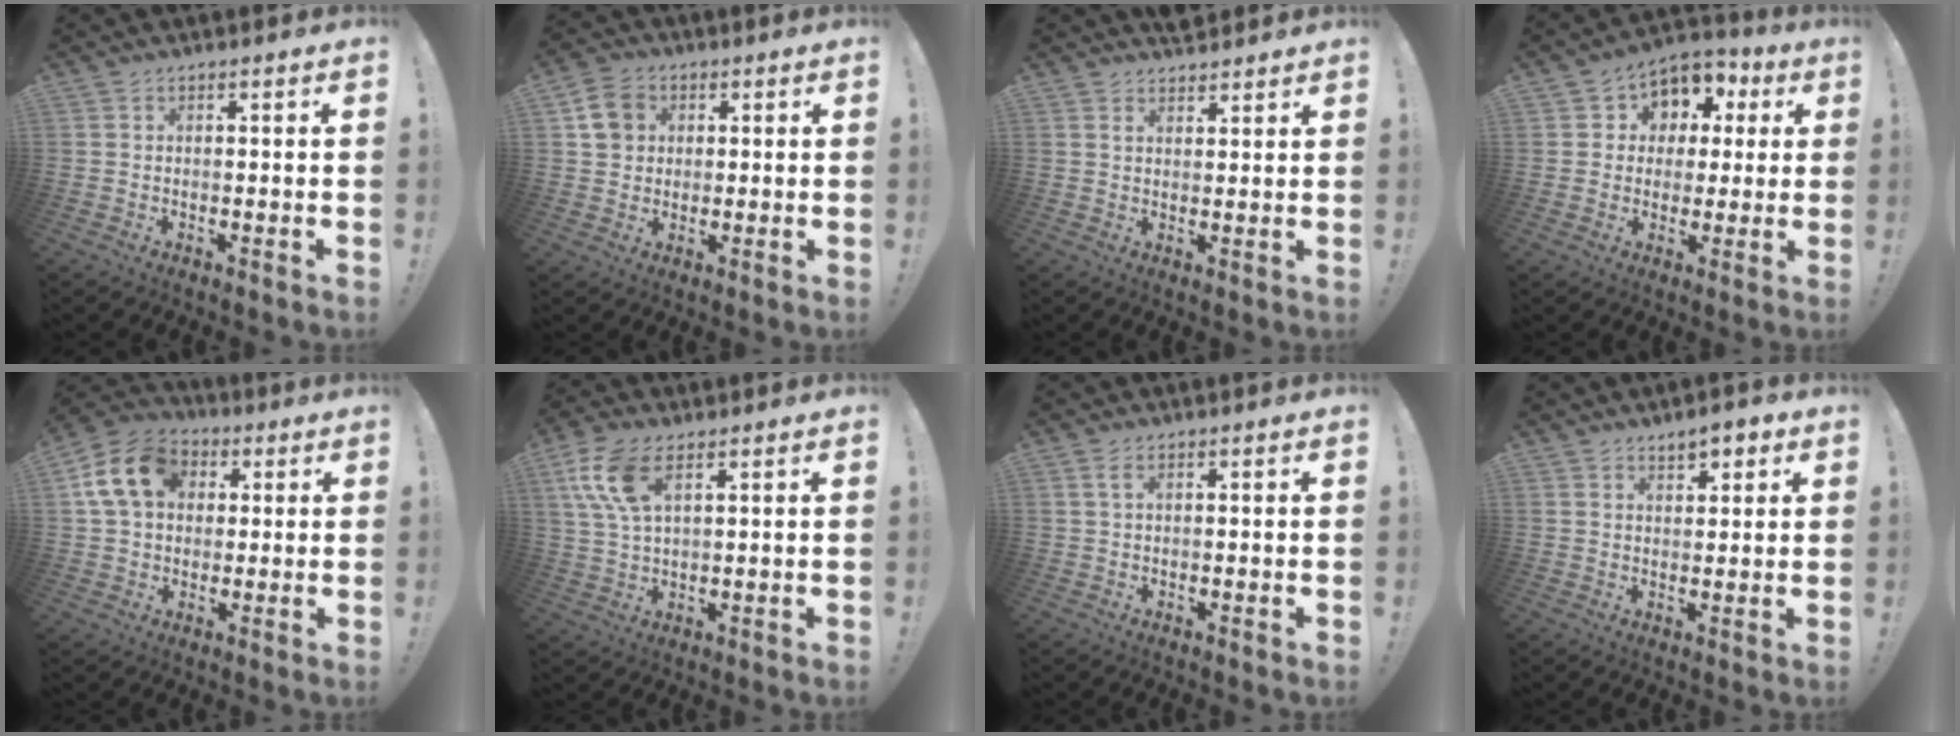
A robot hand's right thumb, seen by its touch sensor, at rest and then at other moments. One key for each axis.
{"total": 7.9, "fx": 2.4, "fy": 6.8, "fz": 3.2, "tx": -0.044, "ty": 0.006, "tz": 0.050}
{"total": 3.3, "fx": 3.0, "fy": 1.2, "fz": 0.7, "tx": 0.004, "ty": -0.021, "tz": 0.053}
{"total": 8.4, "fx": 1.4, "fy": 7.8, "fz": 2.8, "tx": -0.038, "ty": -0.004, "tz": 0.033}
{"total": 14.9, "fx": 4.1, "fy": 11.5, "fz": 8.5, "tx": -0.135, "ty": 0.003, "tz": 0.085}
{"total": 10.5, "fx": 4.6, "fy": 4.9, "fz": 8.1, "tx": -0.165, "ty": -0.006, "tz": 0.088}
{"total": 1.2, "fx": 0.5, "fy": 0.5, "fz": 1.0, "tx": -0.016, "ty": 0.000, "tz": 0.008}
{"total": 4.7, "fx": 3.3, "fy": 2.2, "fz": 2.5, "tx": -0.021, "ty": -0.017, "tz": 0.054}